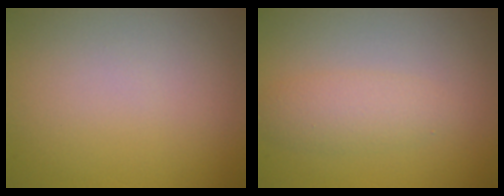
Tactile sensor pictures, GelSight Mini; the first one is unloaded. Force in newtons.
{"total": 2.3, "press": 2.3, "slide": 0.2}